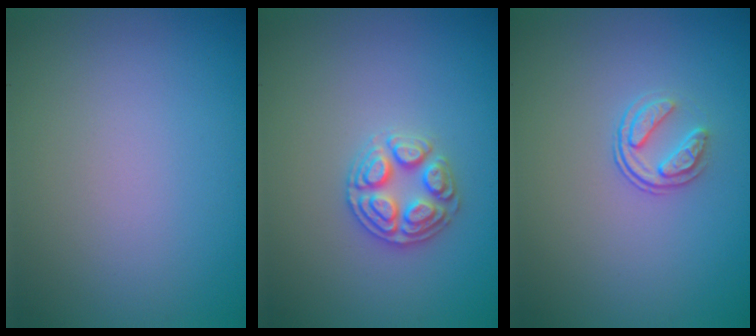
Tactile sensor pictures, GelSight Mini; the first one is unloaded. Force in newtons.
{"total": 2.9, "press": 2.9, "slide": 0.1}
{"total": 1.9, "press": 1.3, "slide": 1.4}